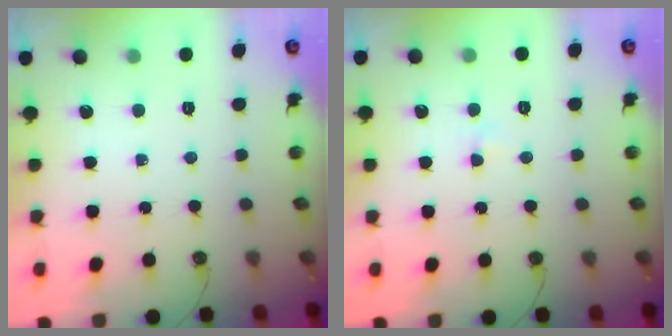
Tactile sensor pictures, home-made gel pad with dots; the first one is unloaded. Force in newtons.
{"total": 2.1, "press": 2.1, "slide": 0.3}